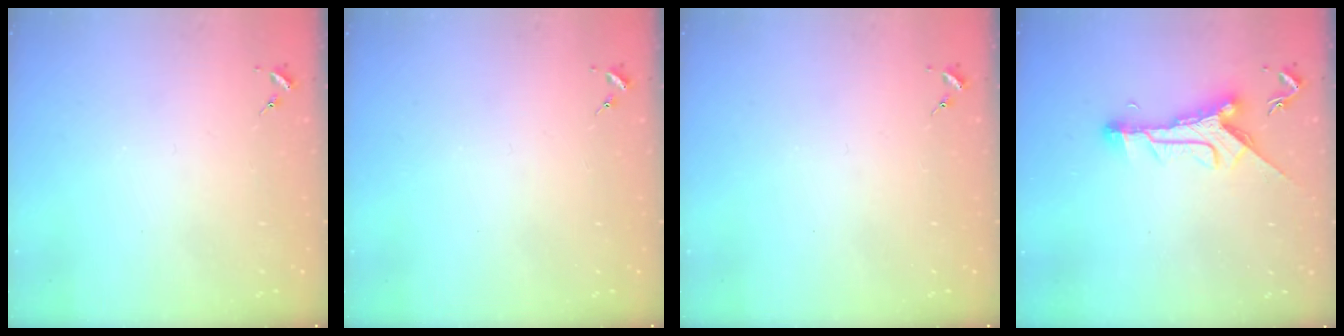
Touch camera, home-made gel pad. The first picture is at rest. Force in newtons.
{"total": 0.0}
{"total": 0.0}
{"total": 10.8, "press": 10.8, "slide": 0.6}